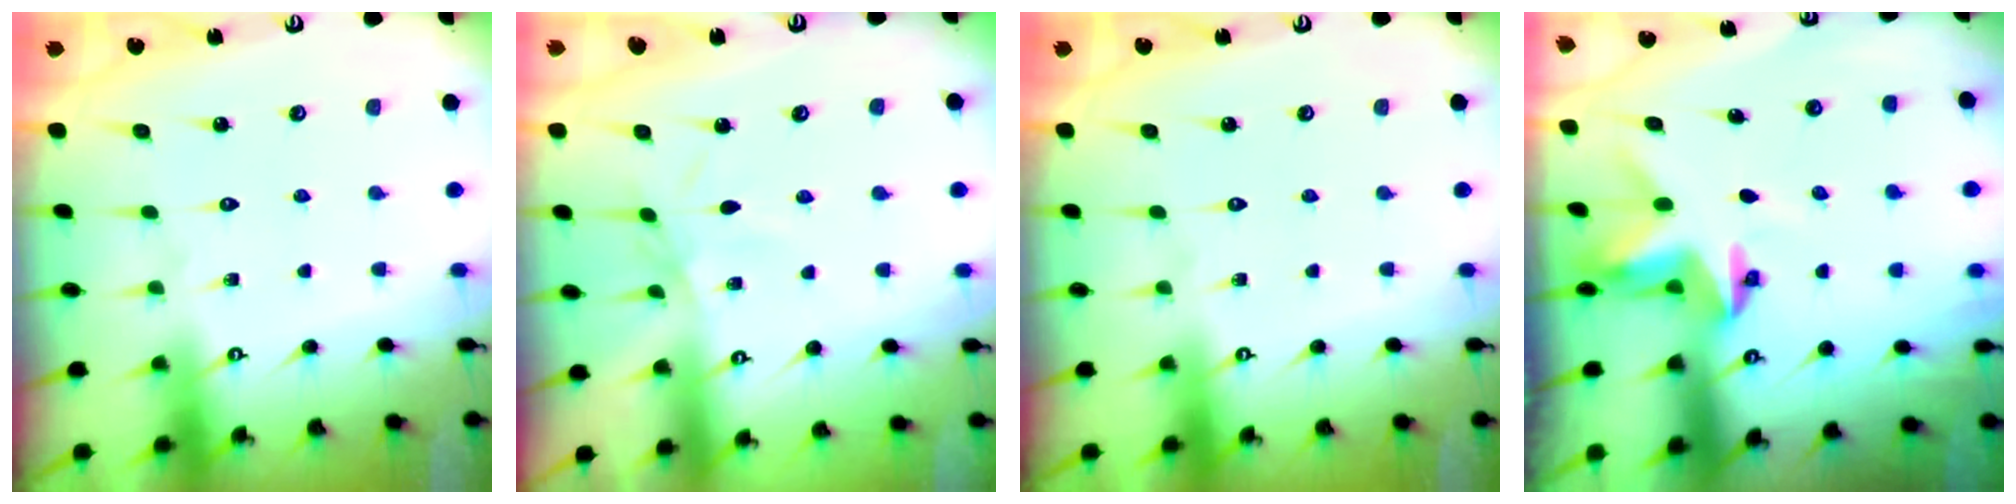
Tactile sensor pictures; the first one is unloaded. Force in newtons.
{"total": 2.9, "press": 2.9, "slide": 0.5}
{"total": 0.0}
{"total": 3.4, "press": 3.3, "slide": 0.3}